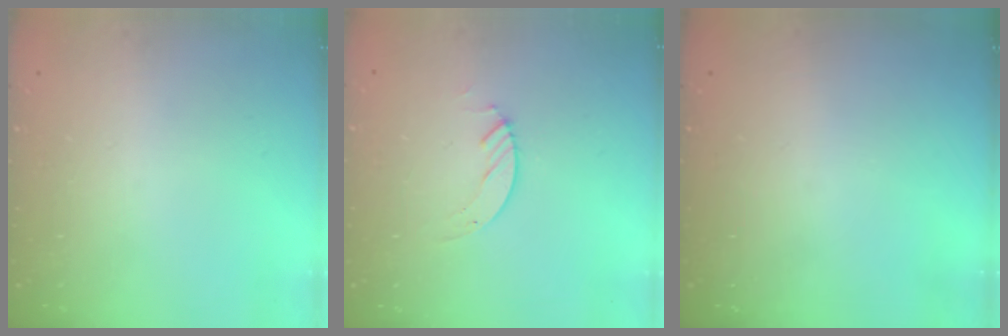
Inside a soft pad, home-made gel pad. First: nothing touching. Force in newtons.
{"total": 2.1, "press": 2.1, "slide": 0.2}
{"total": 0.0}